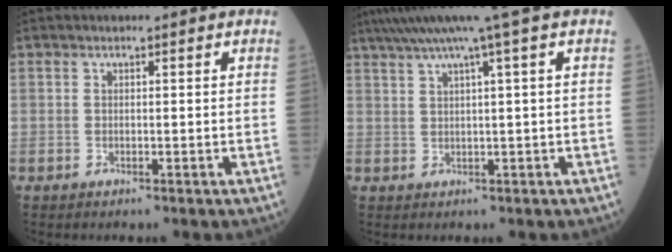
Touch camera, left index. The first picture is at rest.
{"total": 7.9, "force": [5.1, -1.5, 5.9], "torque": [-0.096, 0.031, 0.080]}